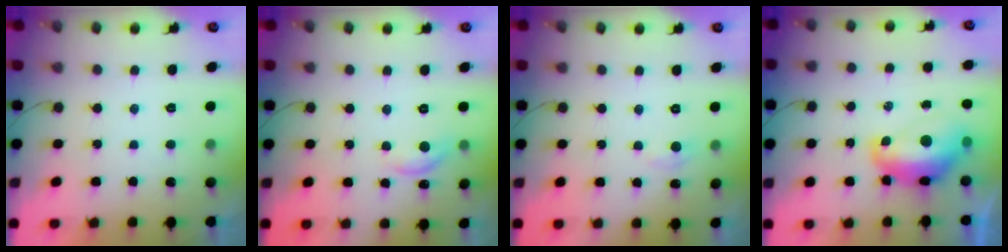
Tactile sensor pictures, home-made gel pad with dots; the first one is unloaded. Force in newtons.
{"total": 9.0, "press": 9.0, "slide": 0.5}
{"total": 3.8, "press": 3.7, "slide": 0.6}
{"total": 13.3, "press": 13.2, "slide": 1.3}